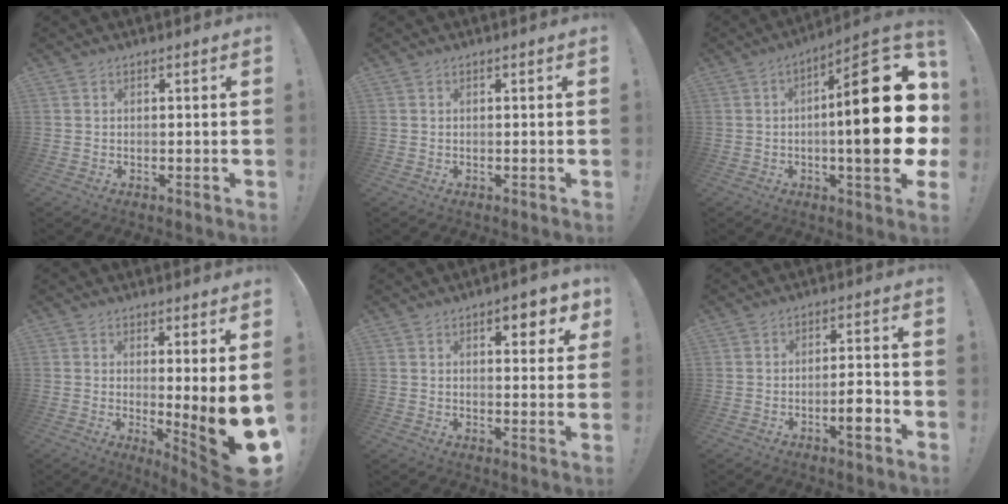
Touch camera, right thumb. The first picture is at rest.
{"total": 0.0}
{"total": 26.5, "force": [-0.8, 7.3, 25.4], "torque": [-0.365, 0.006, -0.013]}
{"total": 11.3, "force": [-1.4, -0.2, 11.2], "torque": [-0.139, -0.033, -0.017]}
{"total": 6.3, "force": [3.7, 2.3, 4.5], "torque": [-0.050, -0.015, 0.057]}
{"total": 7.0, "force": [-3.0, 1.7, 6.1], "torque": [-0.079, 0.008, -0.049]}